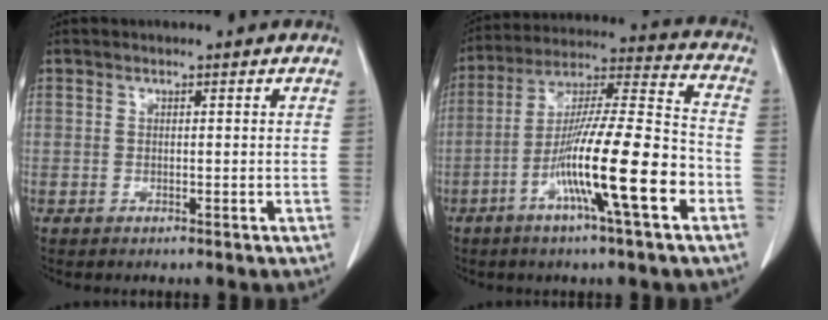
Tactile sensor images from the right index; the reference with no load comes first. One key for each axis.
{"total": 17.2, "fx": -6.6, "fy": 0.5, "fz": 15.9, "tx": -0.281, "ty": -0.008, "tz": -0.117}